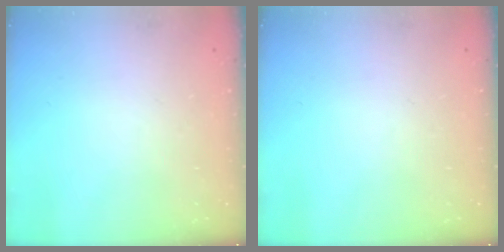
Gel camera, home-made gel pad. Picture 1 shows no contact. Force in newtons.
{"total": 0.0}